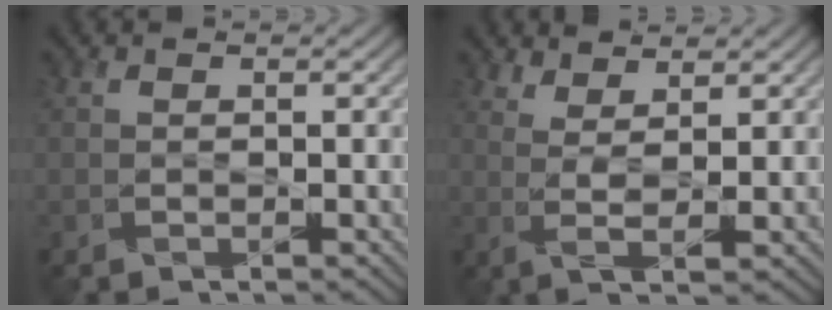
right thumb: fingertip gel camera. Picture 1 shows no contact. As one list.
[{"total": 3.7, "force": [2.5, 0.1, 2.7], "torque": [-0.052, -0.008, 0.051]}]